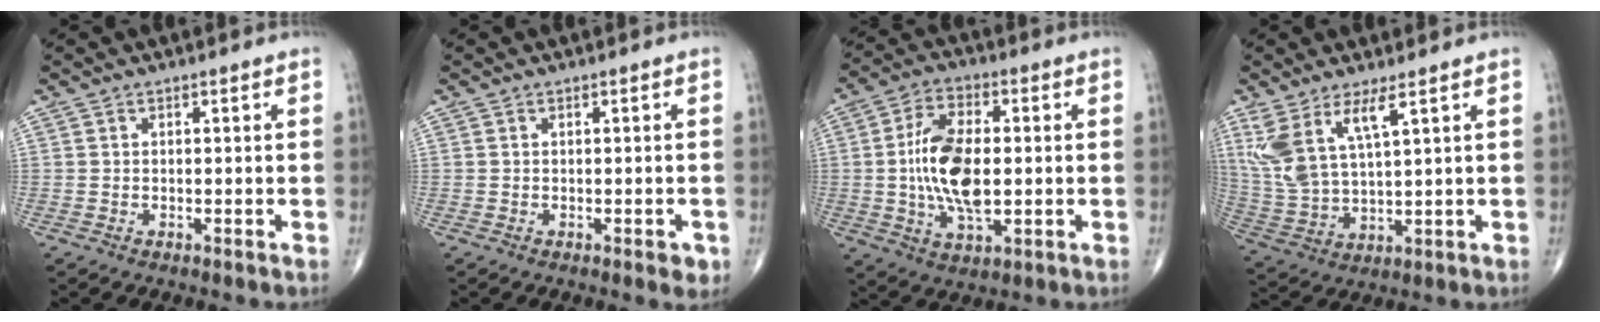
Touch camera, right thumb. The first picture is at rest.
{"total": 1.9, "force": [-0.8, 0.7, 1.6], "torque": [-0.015, -0.002, -0.008]}
{"total": 13.9, "force": [-0.1, 6.9, 12.0], "torque": [-0.227, 0.003, -0.002]}
{"total": 10.5, "force": [5.4, 3.1, 8.4], "torque": [-0.193, -0.026, 0.122]}